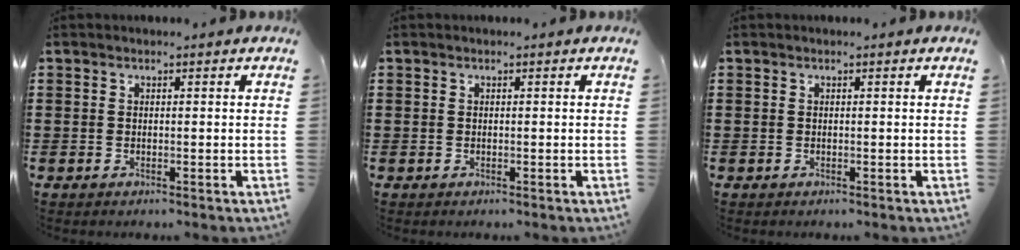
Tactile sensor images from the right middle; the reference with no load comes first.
{"total": 0.0}
{"total": 0.0}